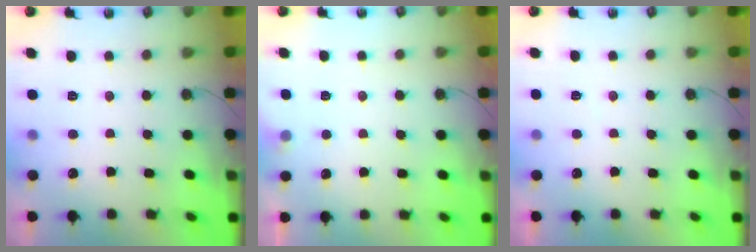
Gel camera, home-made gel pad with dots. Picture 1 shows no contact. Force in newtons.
{"total": 2.6, "press": 2.5, "slide": 0.5}
{"total": 2.7, "press": 2.7, "slide": 0.6}